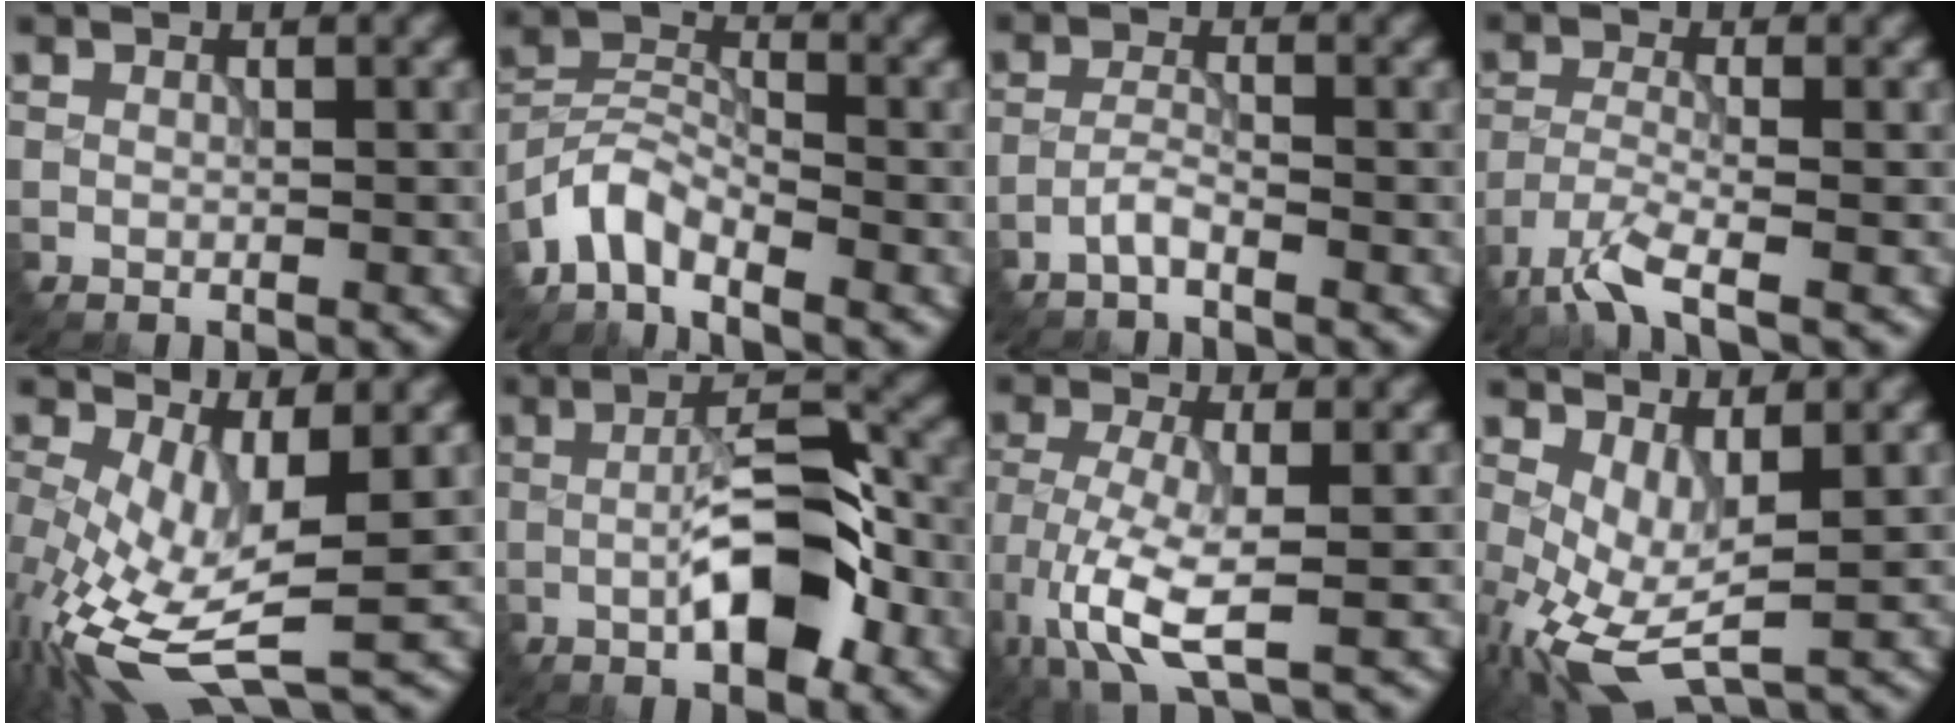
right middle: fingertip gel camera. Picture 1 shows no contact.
{"total": 4.2, "force": [-3.4, 1.6, 1.9], "torque": [-0.036, 0.005, -0.080]}
{"total": 1.7, "force": [-1.3, 0.2, 1.1], "torque": [-0.024, 0.006, -0.031]}
{"total": 4.4, "force": [-3.3, 0.7, 2.8], "torque": [-0.064, -0.012, -0.077]}
{"total": 9.3, "force": [-2.1, 3.5, 8.3], "torque": [-0.183, -0.018, -0.034]}
{"total": 7.7, "force": [-2.3, 2.5, 6.9], "torque": [-0.110, 0.015, -0.041]}
{"total": 7.2, "force": [-3.0, 2.2, 6.2], "torque": [-0.144, -0.012, -0.060]}
{"total": 6.1, "force": [-0.6, 2.6, 5.4], "torque": [-0.120, -0.012, -0.008]}